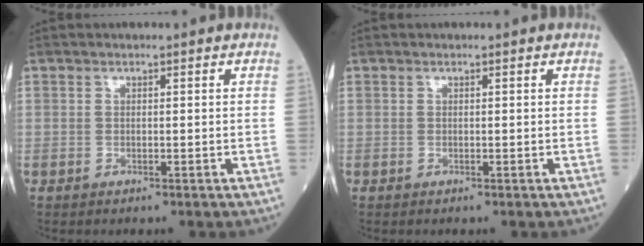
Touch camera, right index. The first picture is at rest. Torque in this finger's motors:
{"motor_torque": [0.01, 0.01, 0.00, 0.00]}